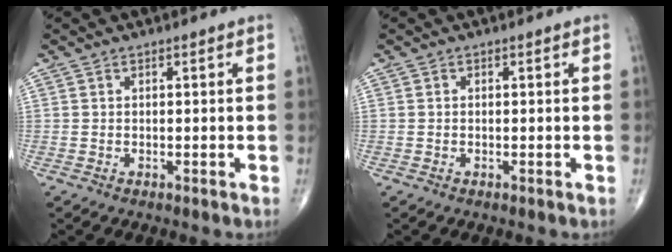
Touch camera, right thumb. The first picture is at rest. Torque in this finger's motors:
{"motor_torque": [0.00, 0.00, -0.12, 0.15, 0.00]}